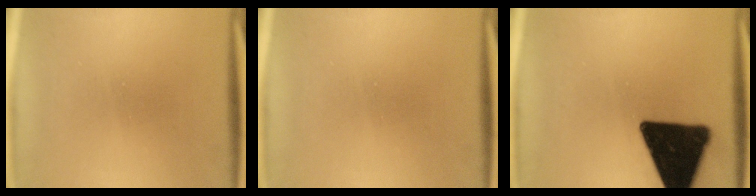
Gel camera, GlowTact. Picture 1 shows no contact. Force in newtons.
{"total": 0.0}
{"total": 18.1}